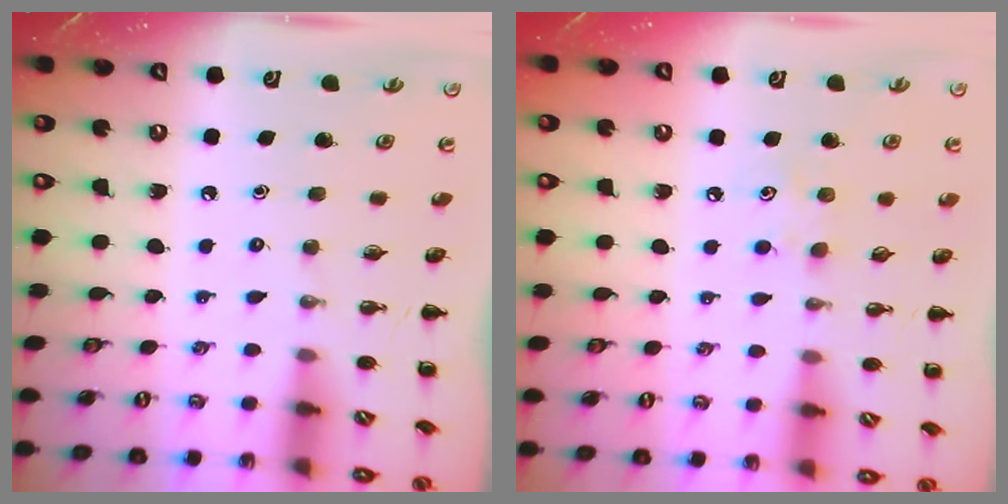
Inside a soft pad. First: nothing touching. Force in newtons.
{"total": 4.7, "press": 4.6, "slide": 1.1}